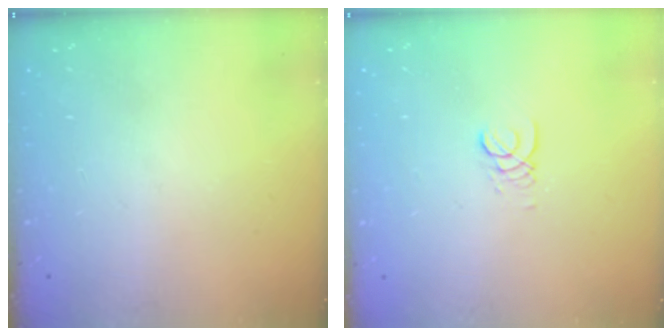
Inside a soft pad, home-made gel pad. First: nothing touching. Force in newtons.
{"total": 1.4, "press": 1.4, "slide": 0.2}